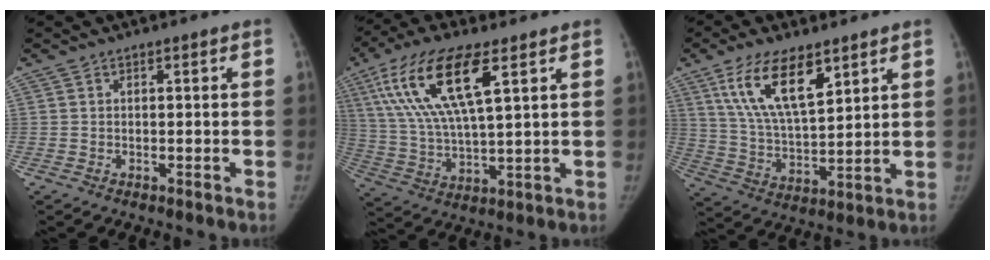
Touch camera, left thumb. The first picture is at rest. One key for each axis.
{"total": 17.2, "fx": 7.4, "fy": 5.3, "fz": 14.6, "tx": -0.300, "ty": -0.015, "tz": 0.141}
{"total": 14.1, "fx": 7.8, "fy": 5.5, "fz": 10.4, "tx": -0.175, "ty": -0.031, "tz": 0.154}